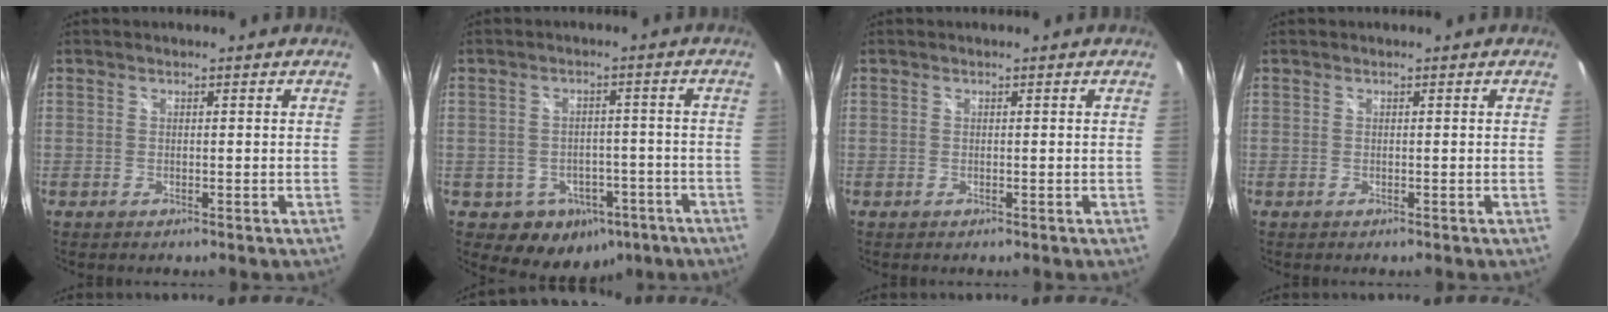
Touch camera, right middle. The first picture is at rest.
{"total": 9.7, "force": [-4.9, 7.6, 3.4], "torque": [-0.076, 0.018, -0.037]}
{"total": 0.0}
{"total": 0.0}